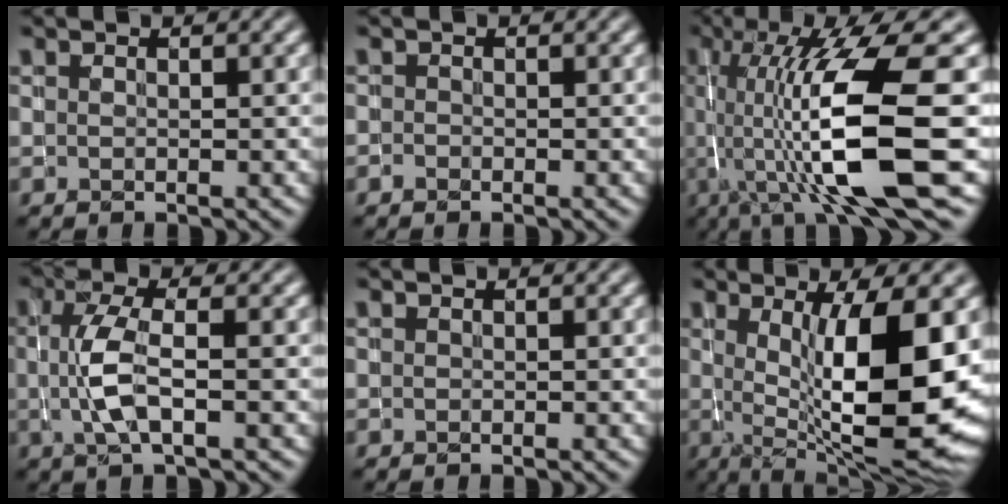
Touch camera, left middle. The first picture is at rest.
{"total": 0.5, "force": [-0.5, 0.2, -0.2], "torque": [0.003, -0.002, -0.009]}
{"total": 12.5, "force": [-1.5, 2.6, 12.2], "torque": [-0.201, -0.006, -0.026]}
{"total": 3.7, "force": [-0.3, 1.1, 3.5], "torque": [-0.080, 0.002, -0.007]}
{"total": 0.0}
{"total": 12.8, "force": [0.5, 3.7, 12.3], "torque": [-0.176, -0.014, 0.012]}